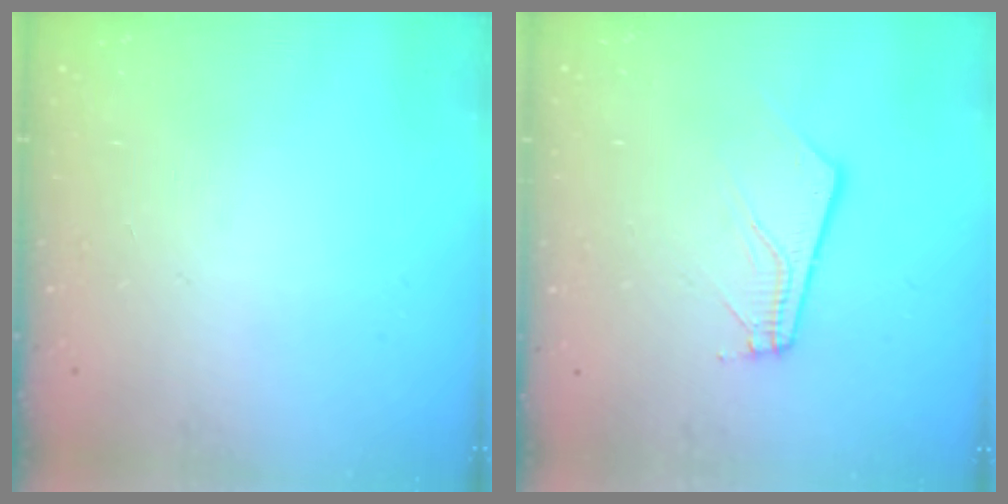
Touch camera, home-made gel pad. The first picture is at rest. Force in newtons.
{"total": 4.5, "press": 4.5, "slide": 0.5}